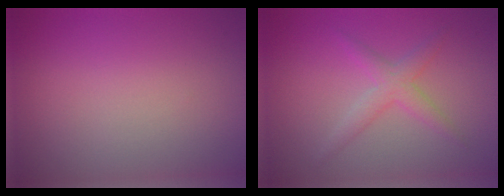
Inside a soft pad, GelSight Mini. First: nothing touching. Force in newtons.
{"total": 2.2, "press": 2.2, "slide": 0.1}